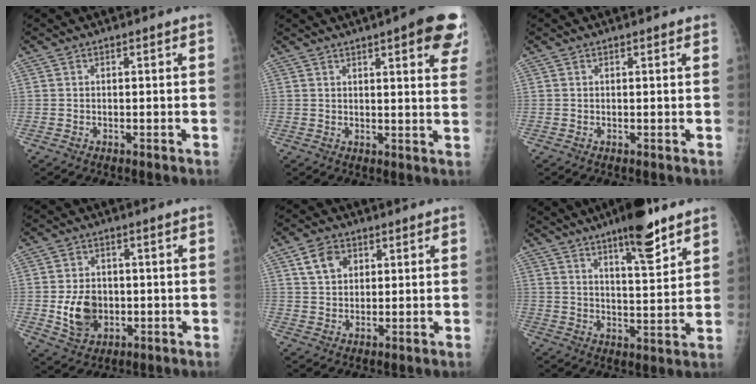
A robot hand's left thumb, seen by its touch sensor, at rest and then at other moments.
{"total": 13.4, "force": [7.4, 3.1, 10.7], "torque": [-0.104, -0.025, 0.081]}
{"total": 0.7, "force": [0.5, 0.1, 0.5], "torque": [-0.004, 0.000, 0.006]}
{"total": 8.2, "force": [-1.1, 6.3, 5.1], "torque": [-0.065, 0.000, -0.010]}
{"total": 5.6, "force": [2.3, 4.1, 3.0], "torque": [-0.035, -0.006, 0.043]}
{"total": 12.0, "force": [8.0, 2.6, 8.6], "torque": [-0.116, -0.045, 0.124]}